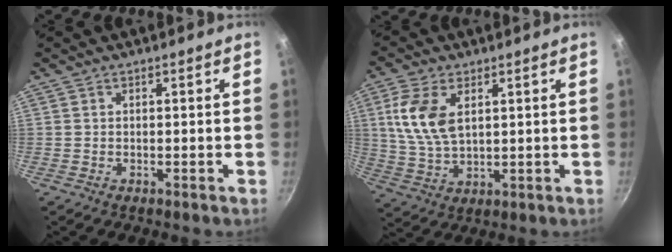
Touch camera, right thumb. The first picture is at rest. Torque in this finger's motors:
{"motor_torque": [-0.72, 0.98, 1.28, -0.17, 0.18]}